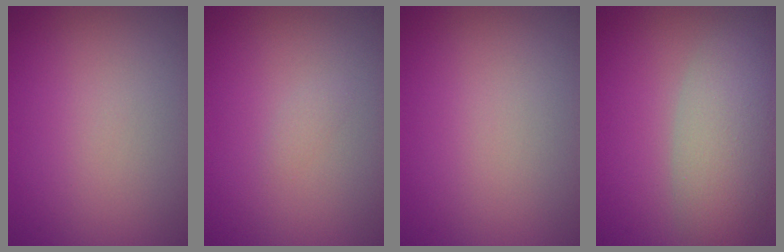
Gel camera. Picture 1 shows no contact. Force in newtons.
{"total": 0.6, "press": 0.5, "slide": 0.1}
{"total": 0.0}
{"total": 5.8, "press": 5.8, "slide": 0.6}